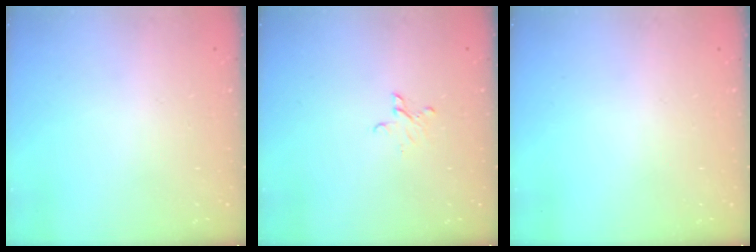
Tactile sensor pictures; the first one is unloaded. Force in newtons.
{"total": 3.4, "press": 3.3, "slide": 0.2}
{"total": 0.0}